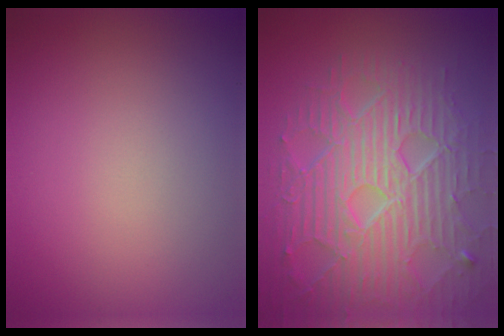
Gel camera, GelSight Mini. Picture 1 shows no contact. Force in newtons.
{"total": 9.3, "press": 6.6, "slide": 6.6}